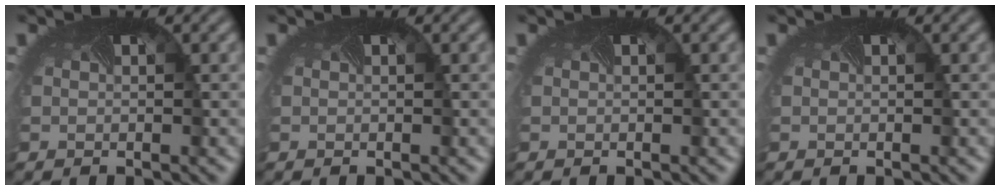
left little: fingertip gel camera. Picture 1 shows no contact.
{"total": 0.0}
{"total": 0.0}
{"total": 0.0}